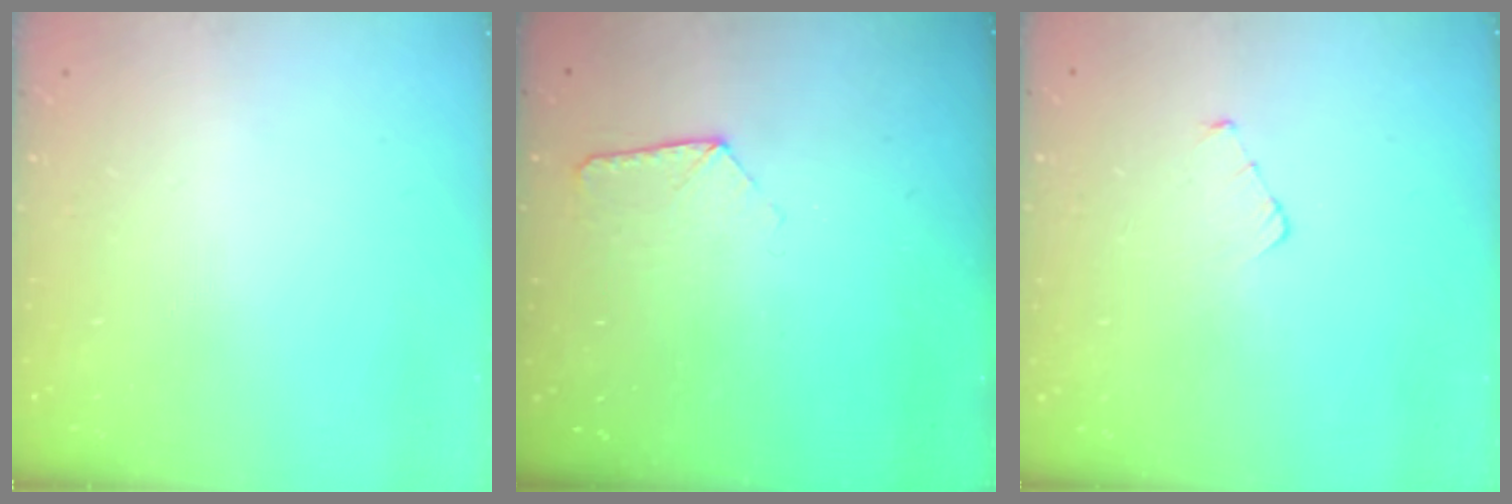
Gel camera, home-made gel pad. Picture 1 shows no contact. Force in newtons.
{"total": 6.8, "press": 6.8, "slide": 0.5}
{"total": 3.5, "press": 3.5, "slide": 0.3}